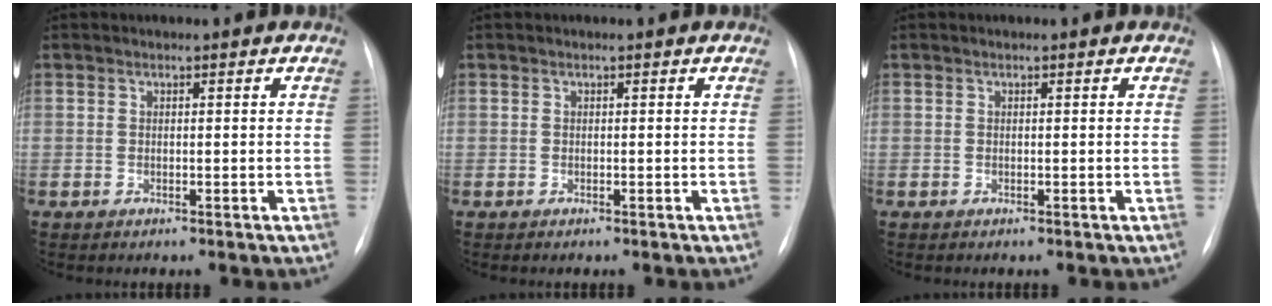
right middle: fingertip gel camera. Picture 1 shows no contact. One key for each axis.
{"total": 0.0}
{"total": 0.0}